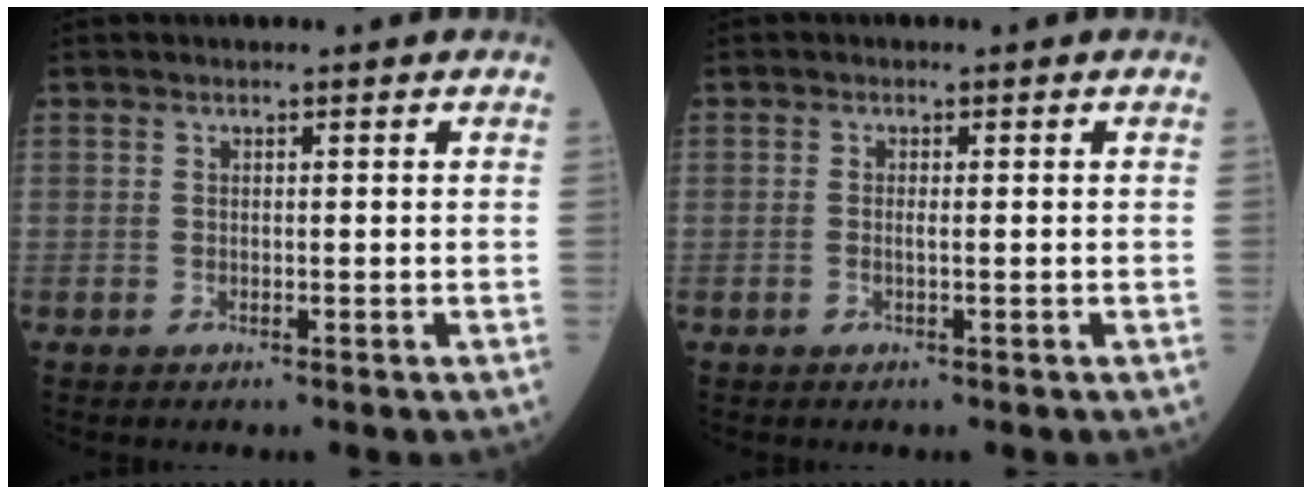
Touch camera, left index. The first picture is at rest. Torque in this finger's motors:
{"motor_torque": [0.02, -0.03, -0.02, -0.01]}